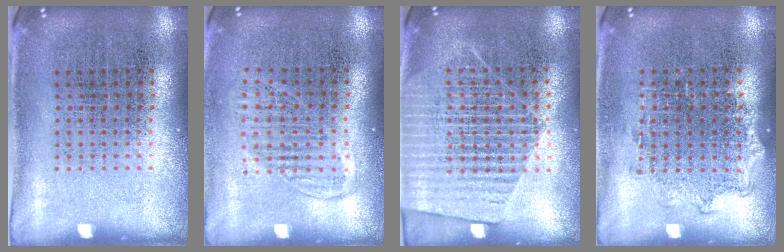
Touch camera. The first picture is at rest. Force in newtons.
{"total": 1.3, "press": 1.2, "slide": 0.6}
{"total": 1.7, "press": 1.5, "slide": 0.8}
{"total": 1.1, "press": 1.0, "slide": 0.4}